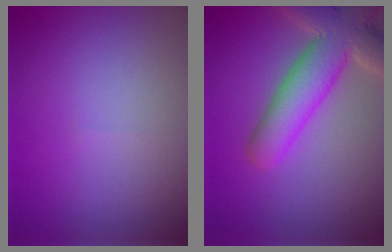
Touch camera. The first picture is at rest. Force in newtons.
{"total": 7.7, "press": 7.7, "slide": 0.7}